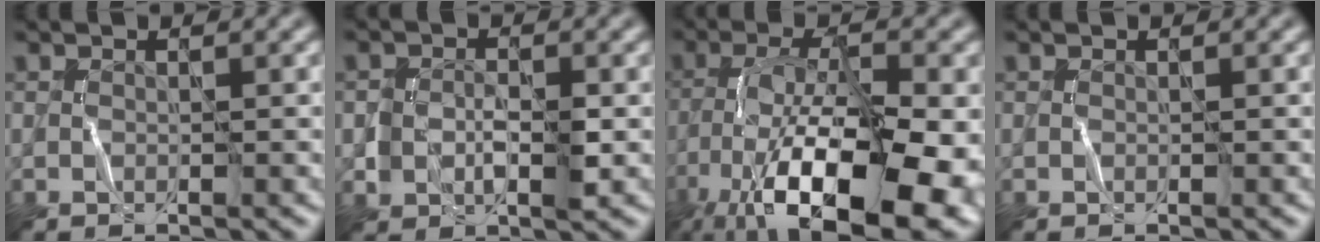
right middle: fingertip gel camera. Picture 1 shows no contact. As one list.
[{"total": 2.3, "force": [-0.3, 1.7, 1.5], "torque": [-0.023, -0.001, -0.007]}, {"total": 14.4, "force": [-6.7, 5.4, 11.6], "torque": [-0.196, -0.003, -0.118]}, {"total": 0.0}]